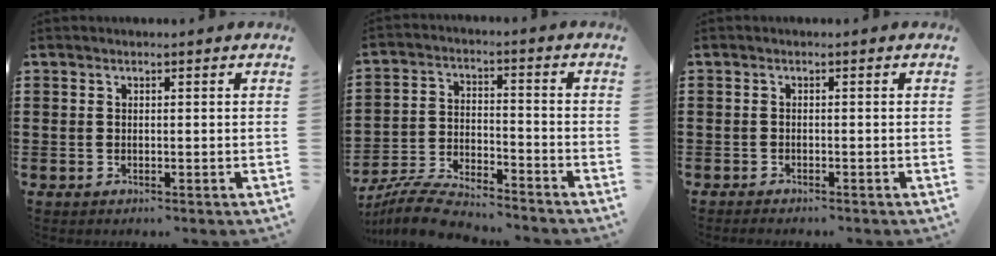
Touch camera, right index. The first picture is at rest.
{"total": 7.3, "force": [-7.0, 0.8, 1.9], "torque": [-0.050, 0.005, -0.139]}
{"total": 0.8, "force": [-0.8, 0.2, 0.0], "torque": [-0.003, 0.001, -0.016]}